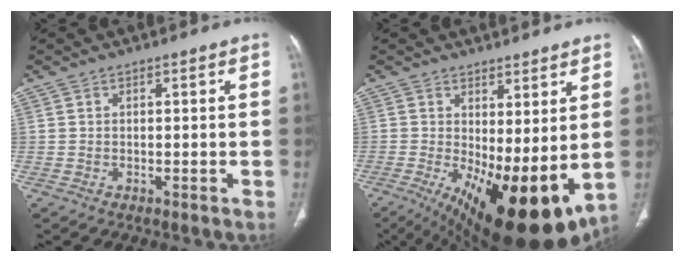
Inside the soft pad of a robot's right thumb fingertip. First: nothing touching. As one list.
[{"total": 17.3, "force": [-1.5, 6.7, 15.9], "torque": [-0.252, -0.030, 0.003]}]